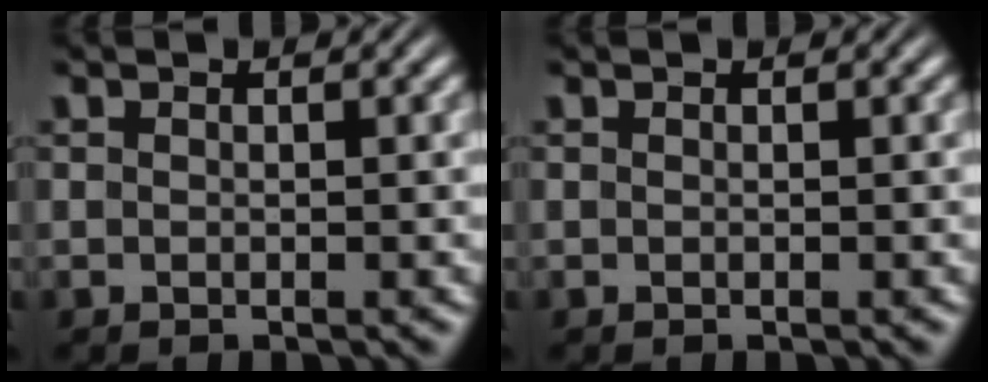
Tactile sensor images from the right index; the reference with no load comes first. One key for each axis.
{"total": 0.0}